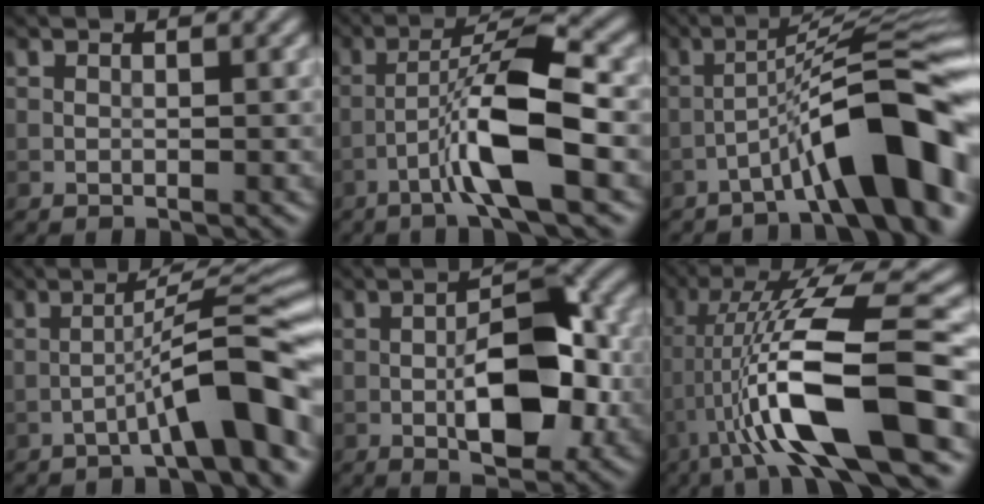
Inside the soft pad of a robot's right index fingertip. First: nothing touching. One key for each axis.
{"total": 7.5, "fx": -2.8, "fy": 0.8, "fz": 6.9, "tx": -0.122, "ty": 0.022, "tz": -0.054}
{"total": 10.0, "fx": -5.0, "fy": 1.5, "fz": 8.5, "tx": -0.122, "ty": 0.034, "tz": -0.078}
{"total": 7.2, "fx": -3.5, "fy": 0.6, "fz": 6.3, "tx": -0.095, "ty": 0.032, "tz": -0.058}
{"total": 8.0, "fx": -1.5, "fy": 3.6, "fz": 7.0, "tx": -0.110, "ty": 0.007, "tz": -0.024}
{"total": 12.3, "fx": -3.3, "fy": 2.3, "fz": 11.6, "tx": -0.207, "ty": 0.022, "tz": -0.056}